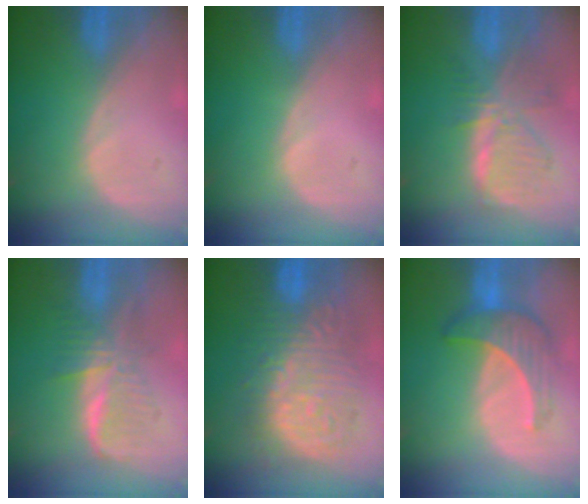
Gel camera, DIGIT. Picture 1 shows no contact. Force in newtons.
{"total": 0.0}
{"total": 7.9, "press": 7.0, "slide": 3.6}
{"total": 6.0, "press": 5.9, "slide": 0.7}
{"total": 13.4, "press": 13.3, "slide": 1.2}
{"total": 7.0, "press": 6.6, "slide": 2.2}